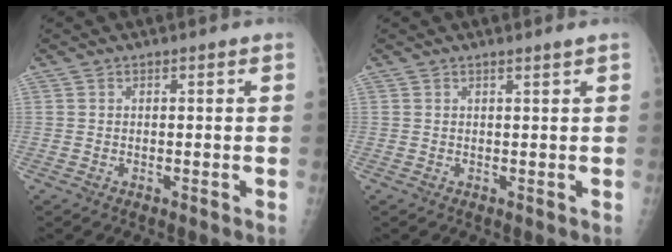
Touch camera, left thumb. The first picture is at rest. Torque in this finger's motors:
{"motor_torque": [0.14, -0.16, 0.30, 0.24, 0.03]}